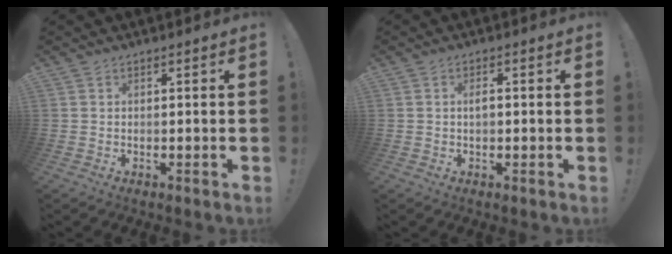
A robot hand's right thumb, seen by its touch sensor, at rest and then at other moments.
{"total": 1.6, "force": [0.1, 0.8, 1.4], "torque": [-0.021, 0.002, -0.002]}